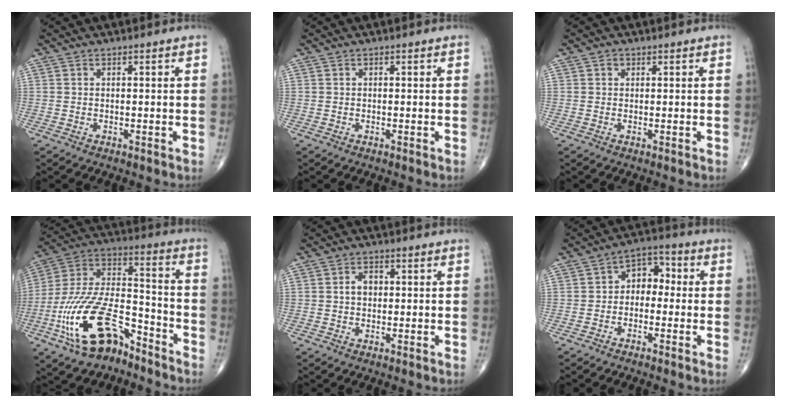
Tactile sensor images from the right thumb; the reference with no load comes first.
{"total": 0.0}
{"total": 1.0, "force": [0.4, 0.9, 0.3], "torque": [0.001, 0.001, 0.004]}
{"total": 20.4, "force": [-11.0, 9.9, 14.1], "torque": [-0.261, 0.080, -0.202]}
{"total": 2.9, "force": [0.3, 2.1, 1.9], "torque": [-0.026, 0.009, 0.002]}
{"total": 6.5, "force": [-0.3, 4.7, 4.5], "torque": [-0.035, 0.031, -0.023]}